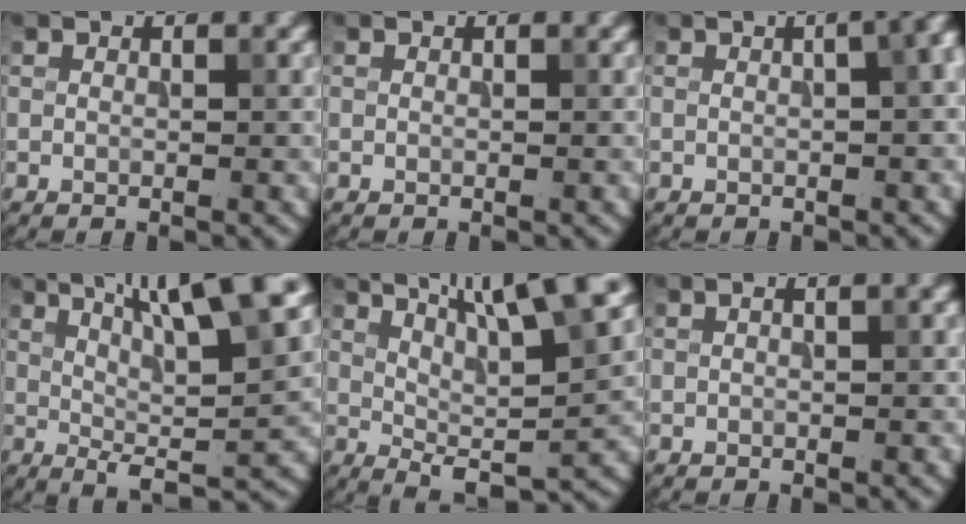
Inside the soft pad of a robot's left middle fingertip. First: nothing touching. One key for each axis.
{"total": 0.0}
{"total": 12.7, "fx": 2.6, "fy": 7.4, "fz": 10.1, "tx": -0.008, "ty": 0.061, "tz": -0.013}
{"total": 11.3, "fx": 4.0, "fy": 2.3, "fz": 10.3, "tx": -0.141, "ty": 0.011, "tz": 0.067}
{"total": 10.6, "fx": 5.2, "fy": 2.2, "fz": 9.0, "tx": -0.126, "ty": 0.019, "tz": 0.082}
{"total": 2.8, "fx": 0.7, "fy": 0.9, "fz": 2.5, "tx": -0.031, "ty": 0.008, "tz": 0.004}